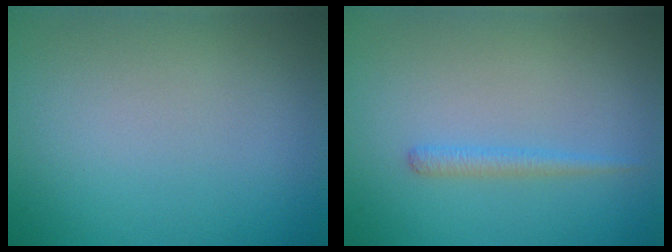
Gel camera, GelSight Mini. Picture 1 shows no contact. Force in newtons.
{"total": 1.3, "press": 1.3, "slide": 0.0}